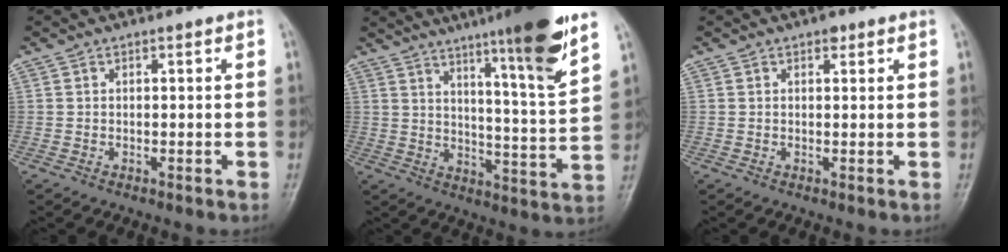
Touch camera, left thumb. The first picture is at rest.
{"total": 16.6, "force": [10.4, 0.8, 12.9], "torque": [-0.182, -0.057, 0.157]}
{"total": 1.7, "force": [1.2, 0.7, 1.0], "torque": [-0.008, -0.005, 0.015]}